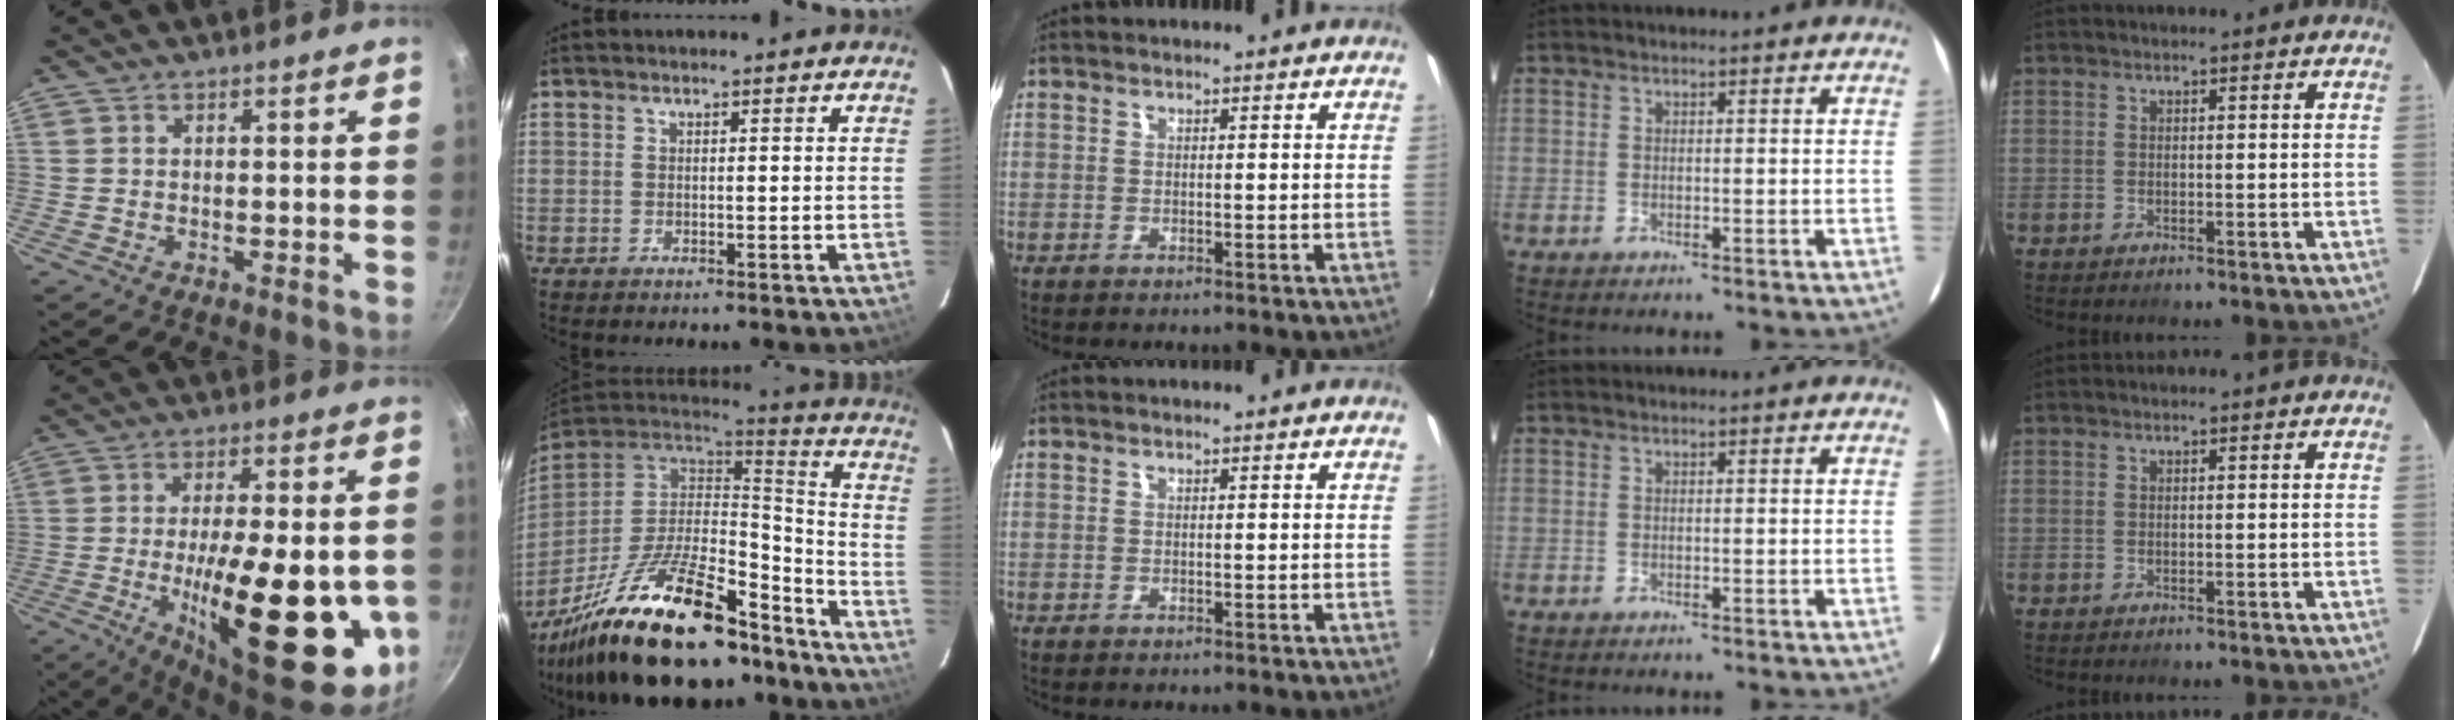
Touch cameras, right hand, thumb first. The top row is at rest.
{"thumb": {"total": 27.5, "force": [-5.8, 9.9, 25.0], "torque": [-0.347, -0.008, -0.072]}, "index": {"total": 32.3, "force": [-22.6, 11.6, 20.0], "torque": [-0.367, -0.021, -0.344]}}